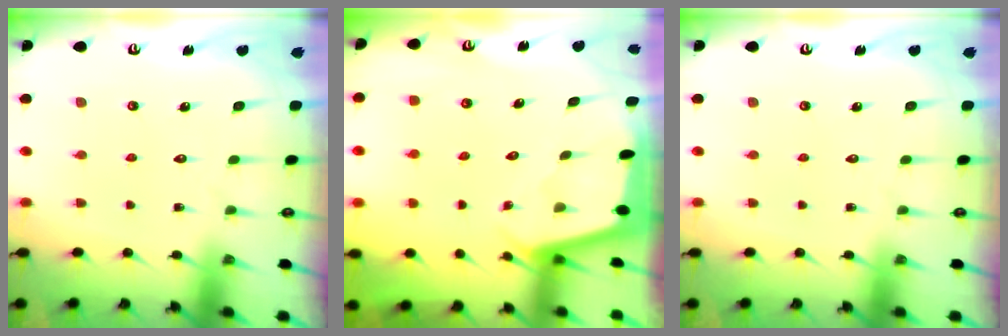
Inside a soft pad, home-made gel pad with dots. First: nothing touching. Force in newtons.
{"total": 2.2, "press": 2.2, "slide": 0.2}
{"total": 0.0}